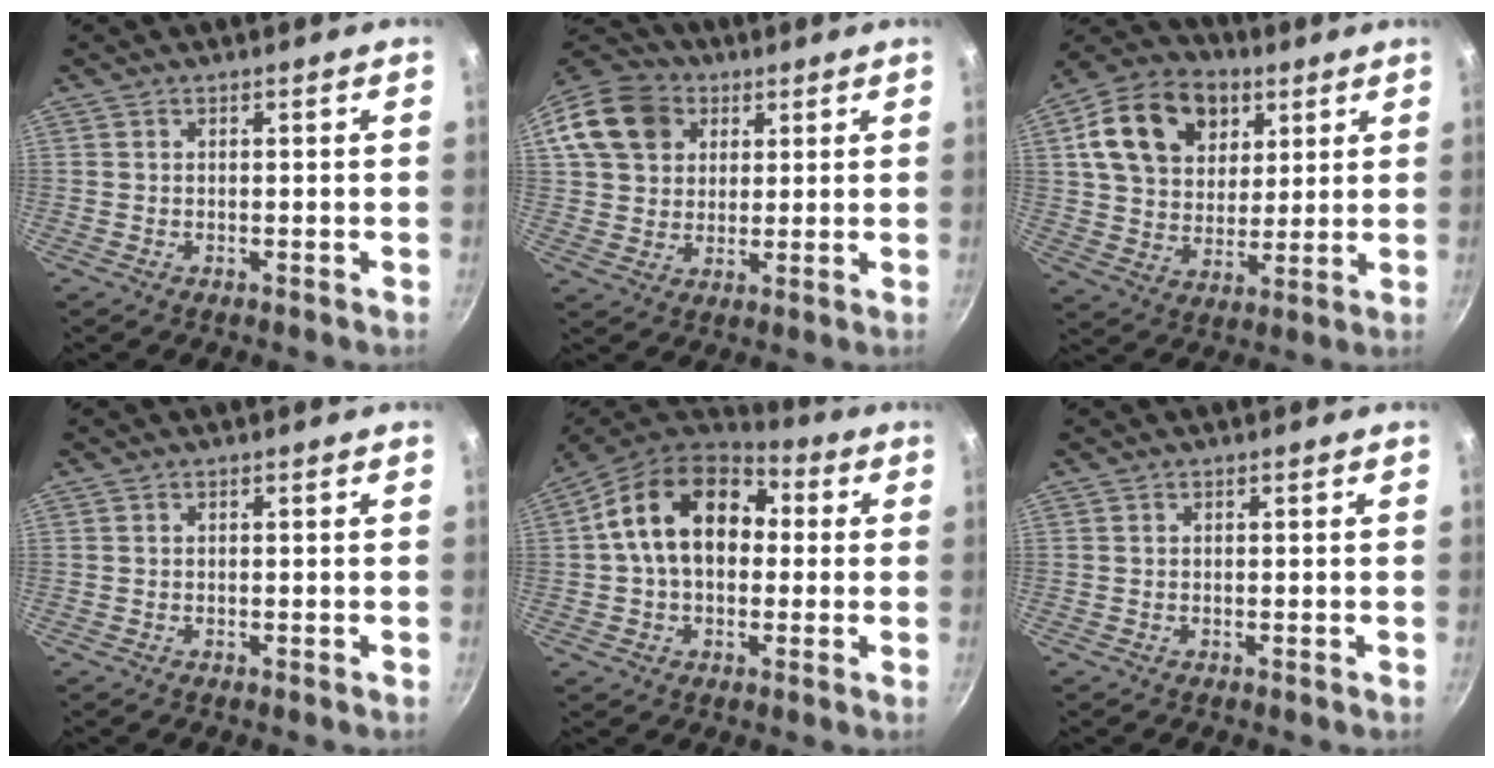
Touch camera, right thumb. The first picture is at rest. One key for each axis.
{"total": 14.9, "fx": 5.2, "fy": 12.0, "fz": 7.2, "tx": -0.129, "ty": 0.018, "tz": 0.084}
{"total": 18.4, "fx": 6.8, "fy": 13.5, "fz": 10.4, "tx": -0.160, "ty": -0.003, "tz": 0.110}
{"total": 0.0}
{"total": 17.1, "fx": 2.2, "fy": 12.0, "fz": 12.0, "tx": -0.167, "ty": 0.032, "tz": 0.021}
{"total": 0.0}